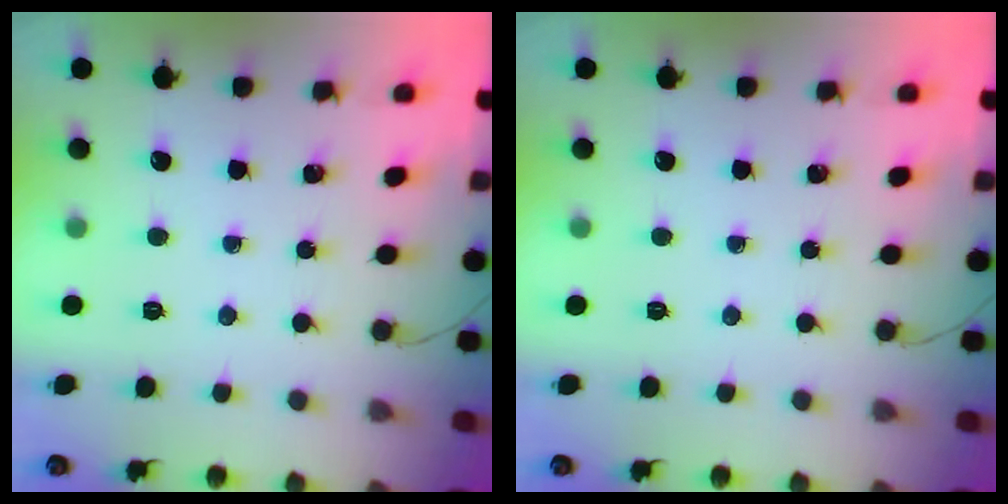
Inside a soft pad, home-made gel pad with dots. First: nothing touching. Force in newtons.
{"total": 0.0}